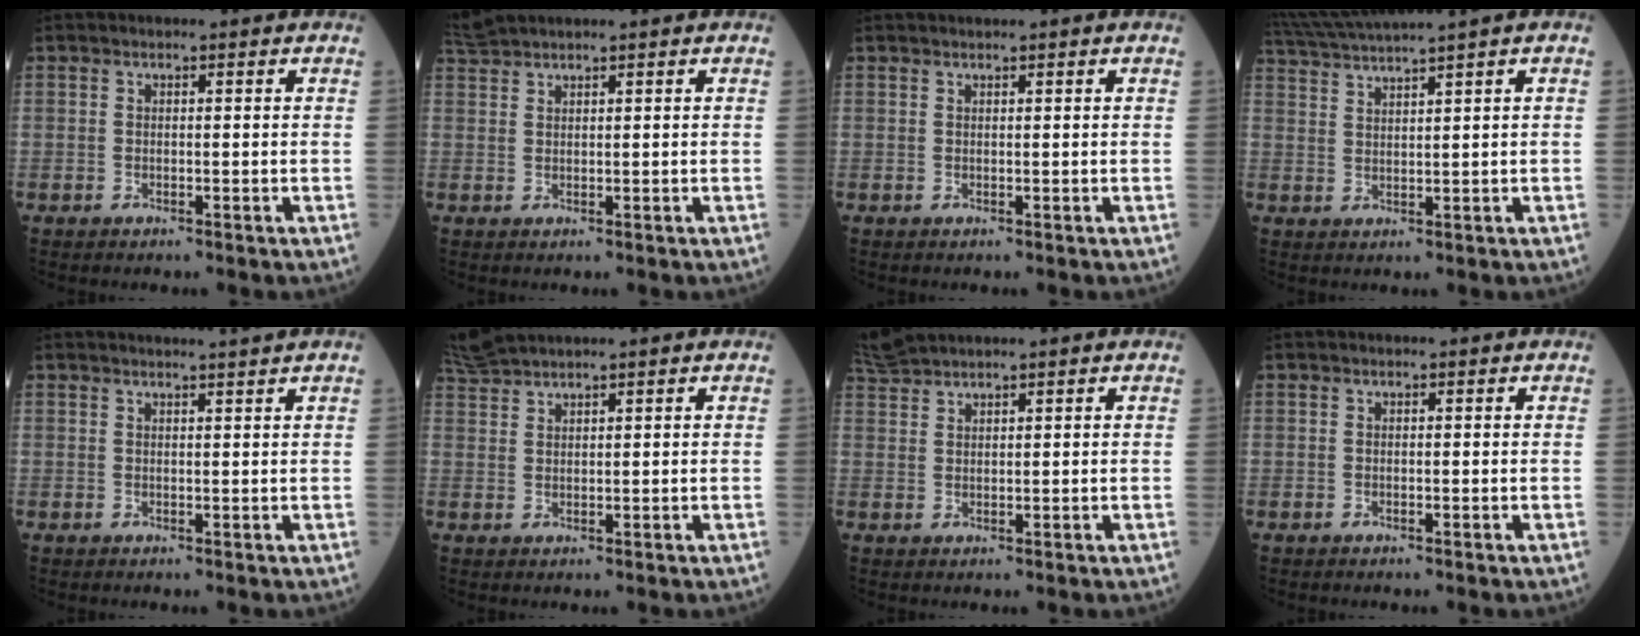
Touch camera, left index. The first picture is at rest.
{"total": 2.4, "force": [2.3, -0.5, 0.4], "torque": [-0.016, 0.018, 0.056]}
{"total": 0.9, "force": [0.8, -0.3, 0.4], "torque": [-0.009, 0.008, 0.020]}
{"total": 7.1, "force": [6.0, -1.8, 3.3], "torque": [-0.065, 0.014, 0.112]}
{"total": 3.4, "force": [3.0, -1.0, 1.2], "torque": [-0.013, 0.005, 0.037]}
{"total": 4.1, "force": [3.9, -0.6, 1.1], "torque": [-0.042, 0.018, 0.089]}
{"total": 3.5, "force": [3.4, -0.5, 0.7], "torque": [-0.031, 0.019, 0.079]}
{"total": 0.0}